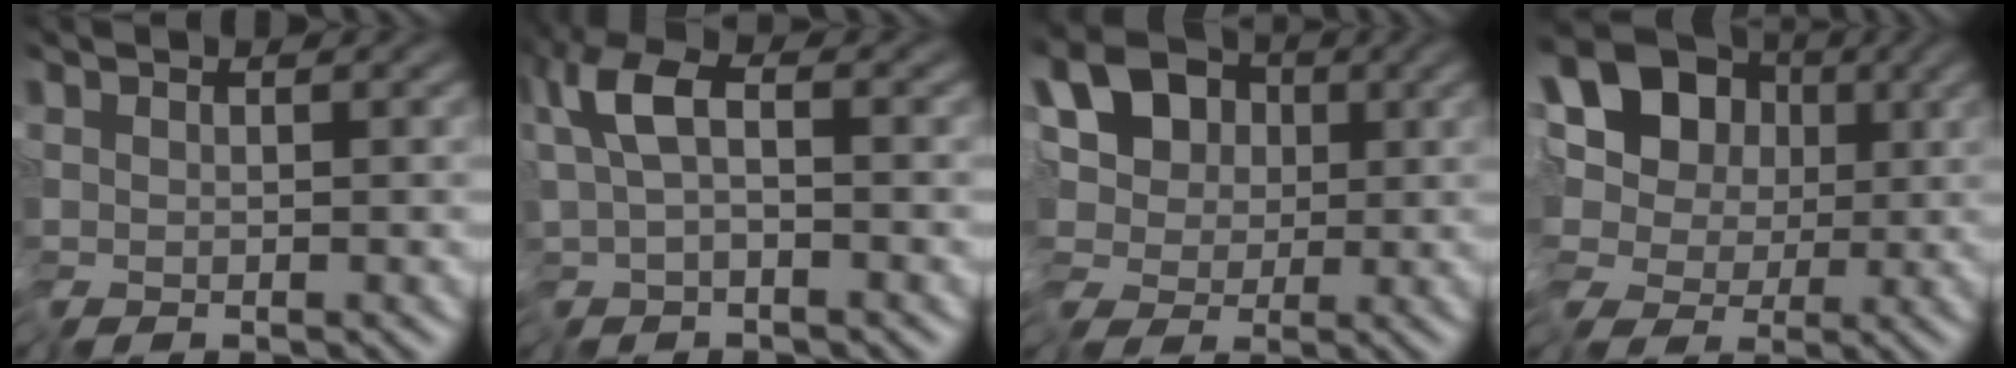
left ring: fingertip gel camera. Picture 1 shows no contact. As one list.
[{"total": 4.3, "force": [-1.1, 1.8, 3.7], "torque": [-0.079, 0.000, -0.032]}, {"total": 11.0, "force": [-1.3, 9.3, 5.8], "torque": [-0.072, 0.010, -0.056]}, {"total": 13.9, "force": [-1.7, 12.1, 6.6], "torque": [-0.107, -0.009, -0.060]}]